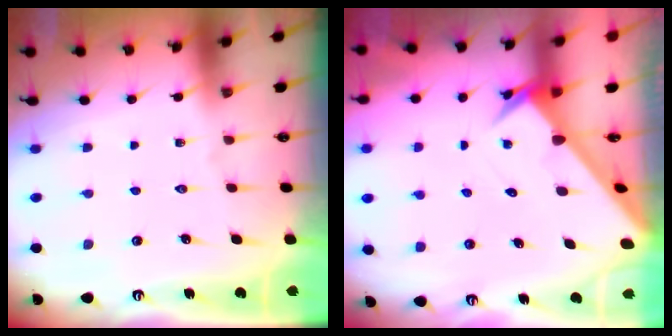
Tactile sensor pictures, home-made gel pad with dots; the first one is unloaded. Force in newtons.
{"total": 2.7, "press": 2.7, "slide": 0.2}